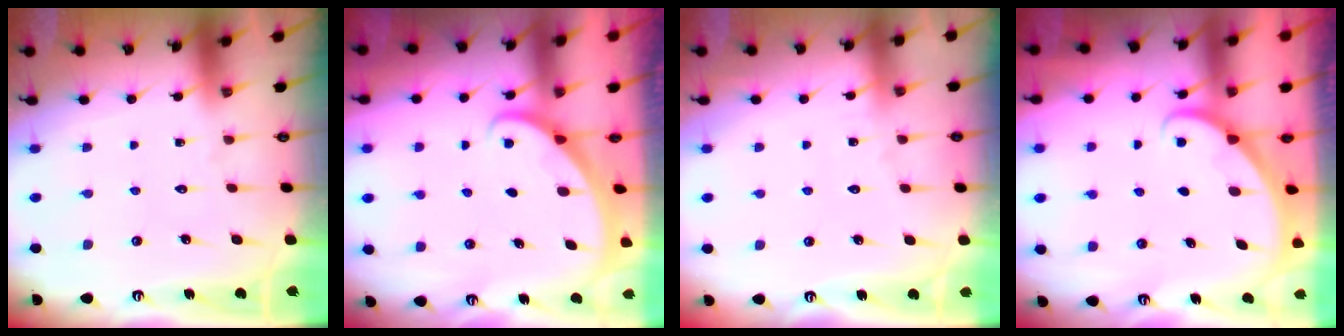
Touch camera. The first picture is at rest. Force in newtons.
{"total": 1.6, "press": 1.6, "slide": 0.0}
{"total": 3.0, "press": 2.9, "slide": 0.3}
{"total": 2.8, "press": 2.8, "slide": 0.1}